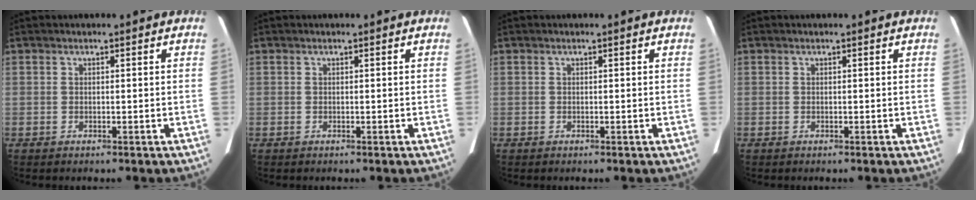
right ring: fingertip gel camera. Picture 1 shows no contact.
{"total": 0.0}
{"total": 0.0}
{"total": 0.0}